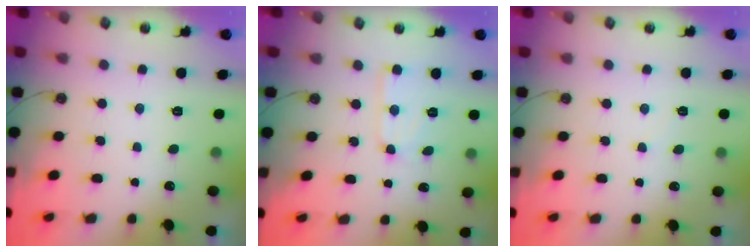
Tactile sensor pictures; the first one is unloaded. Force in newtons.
{"total": 9.1, "press": 9.0, "slide": 1.0}
{"total": 2.3, "press": 2.2, "slide": 0.4}